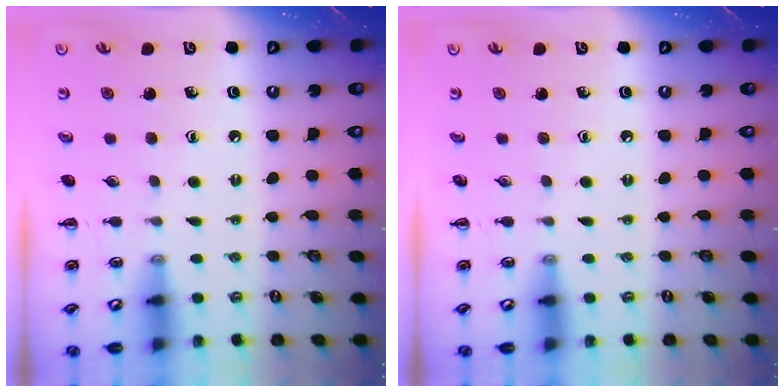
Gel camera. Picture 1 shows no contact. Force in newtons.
{"total": 0.0}